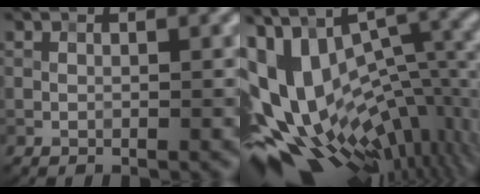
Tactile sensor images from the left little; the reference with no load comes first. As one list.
[{"total": 16.5, "force": [-0.9, 8.8, 13.9], "torque": [-0.225, 0.003, 0.010]}]